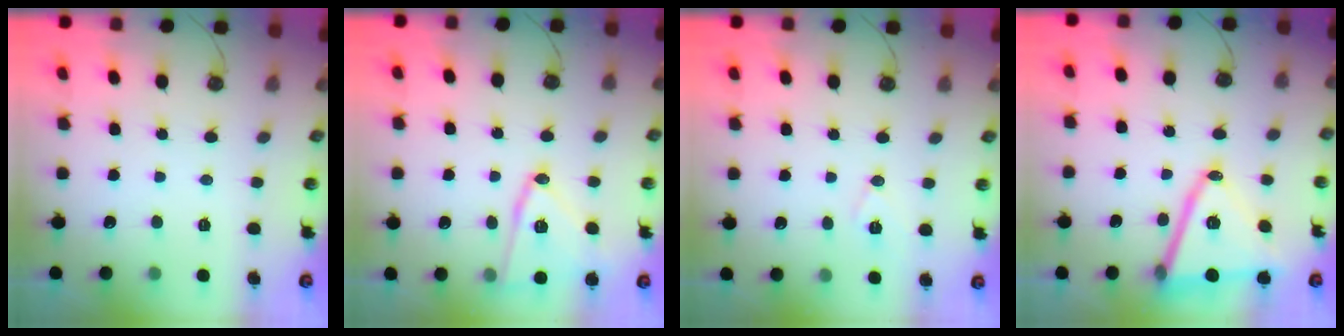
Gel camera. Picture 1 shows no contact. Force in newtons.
{"total": 14.7, "press": 14.7, "slide": 0.5}
{"total": 8.2, "press": 7.0, "slide": 4.3}
{"total": 18.1, "press": 17.7, "slide": 3.8}